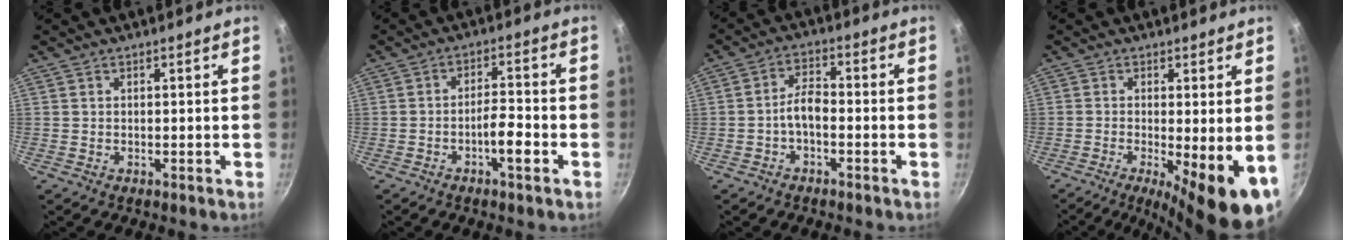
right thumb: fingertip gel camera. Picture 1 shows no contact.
{"total": 5.1, "force": [-2.4, 1.3, 4.3], "torque": [-0.068, 0.023, -0.042]}
{"total": 4.5, "force": [-1.8, 2.2, 3.5], "torque": [-0.060, 0.030, -0.037]}
{"total": 11.9, "force": [-3.3, 2.8, 11.1], "torque": [-0.153, -0.011, -0.045]}